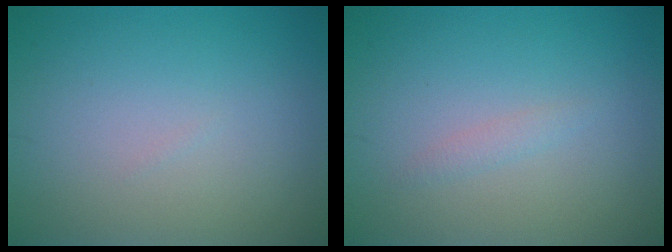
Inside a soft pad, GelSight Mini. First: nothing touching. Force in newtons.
{"total": 0.8, "press": 0.8, "slide": 0.0}